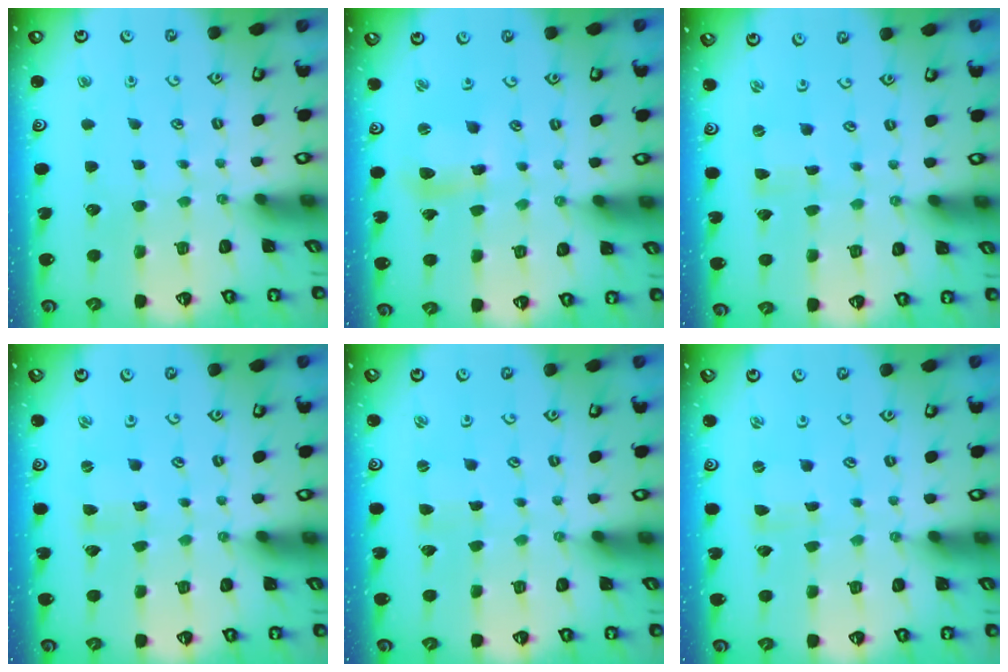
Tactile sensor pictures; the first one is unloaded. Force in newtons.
{"total": 7.5, "press": 7.4, "slide": 1.0}
{"total": 0.0}
{"total": 0.7, "press": 0.7, "slide": 0.2}
{"total": 1.7, "press": 1.7, "slide": 0.2}
{"total": 0.0}